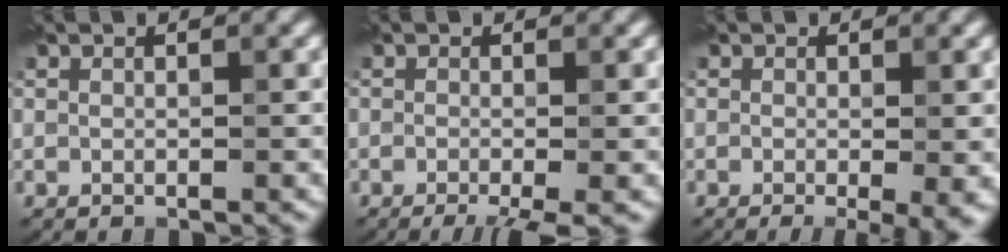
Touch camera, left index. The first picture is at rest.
{"total": 3.0, "force": [-1.5, 0.7, 2.5], "torque": [-0.032, -0.006, -0.027]}
{"total": 3.8, "force": [-0.9, 1.2, 3.5], "torque": [-0.039, -0.014, -0.005]}